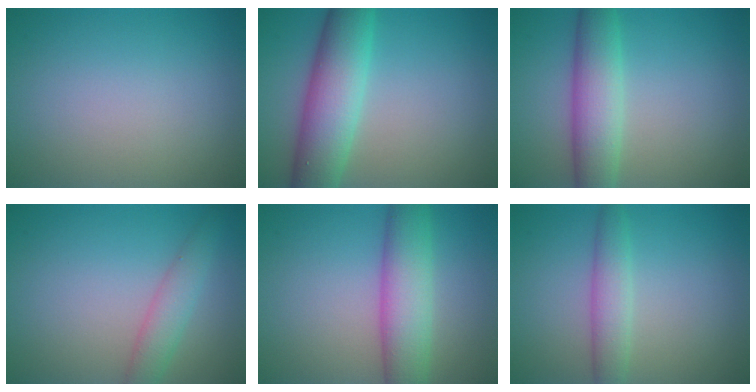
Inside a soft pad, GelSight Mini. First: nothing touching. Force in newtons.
{"total": 7.3, "press": 7.3, "slide": 0.3}
{"total": 5.4, "press": 5.4, "slide": 0.2}
{"total": 2.7, "press": 2.7, "slide": 0.2}
{"total": 6.0, "press": 6.0, "slide": 0.2}
{"total": 2.8, "press": 2.8, "slide": 0.1}